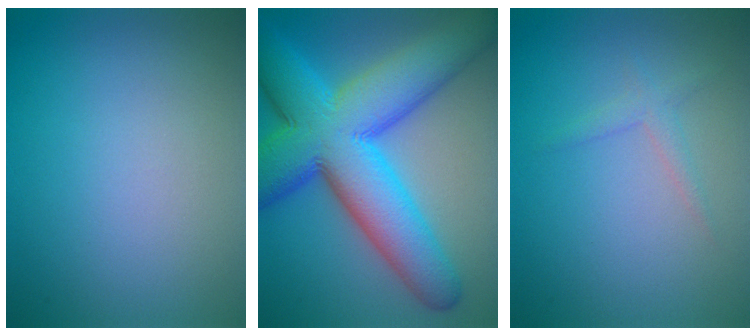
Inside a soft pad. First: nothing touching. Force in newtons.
{"total": 14.1, "press": 14.1, "slide": 0.4}
{"total": 1.3, "press": 1.3, "slide": 0.1}